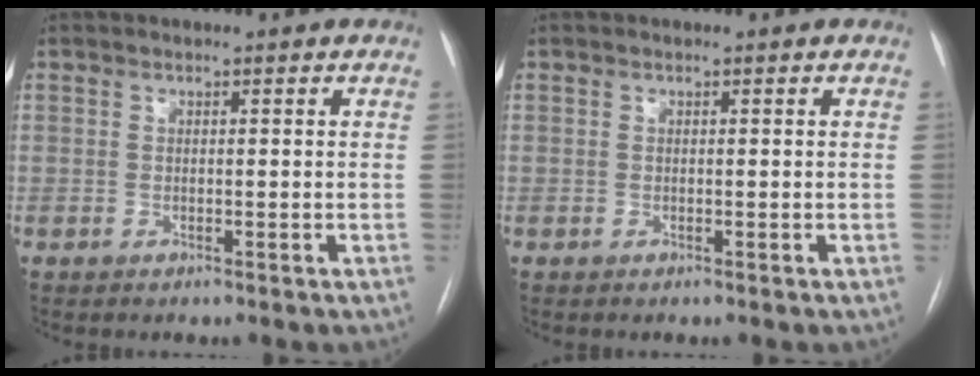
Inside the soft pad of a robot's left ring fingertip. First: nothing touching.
{"total": 0.0}